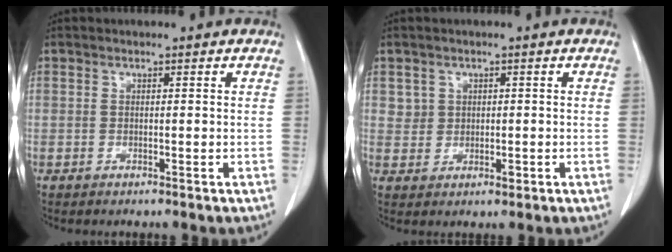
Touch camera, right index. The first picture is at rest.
{"total": 2.6, "force": [0.7, 2.4, 0.4], "torque": [-0.002, 0.000, 0.018]}